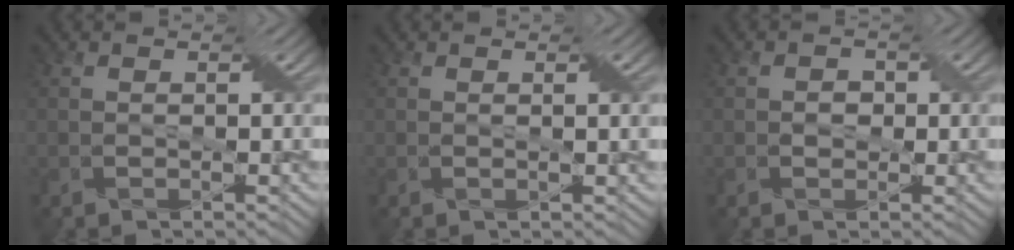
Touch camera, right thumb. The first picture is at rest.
{"total": 1.1, "force": [0.3, -0.2, 1.1], "torque": [-0.016, 0.001, 0.002]}
{"total": 1.2, "force": [-0.2, 1.1, 0.3], "torque": [-0.008, -0.003, -0.005]}